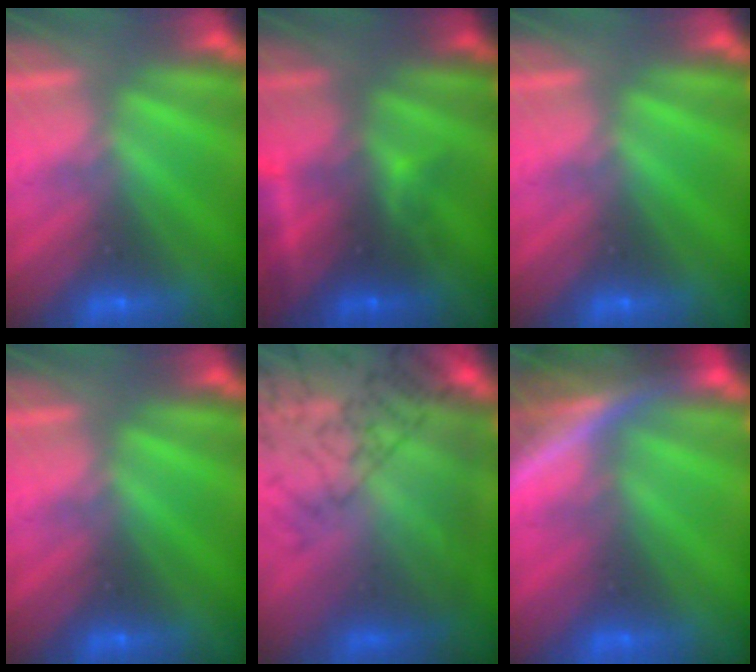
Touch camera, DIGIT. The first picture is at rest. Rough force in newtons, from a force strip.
{"total": 2.5}
{"total": 0.0}
{"total": 0.0}
{"total": 7.6}
{"total": 7.8}